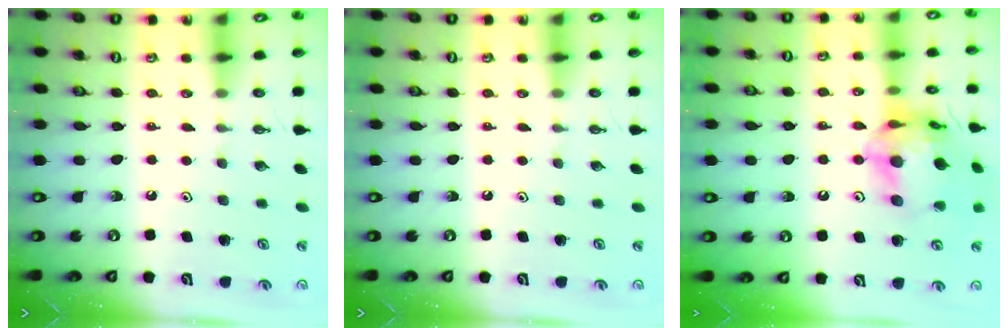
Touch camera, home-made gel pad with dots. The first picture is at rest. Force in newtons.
{"total": 0.0}
{"total": 19.7, "press": 19.6, "slide": 2.1}